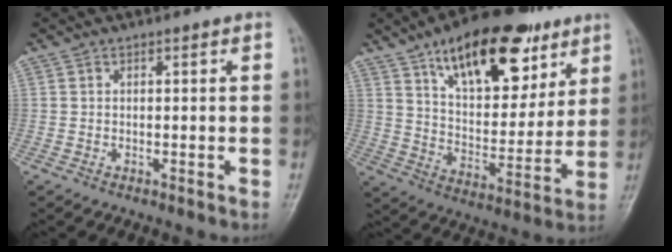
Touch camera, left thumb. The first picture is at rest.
{"total": 22.8, "force": [12.5, 10.9, 15.7], "torque": [-0.195, -0.039, 0.204]}